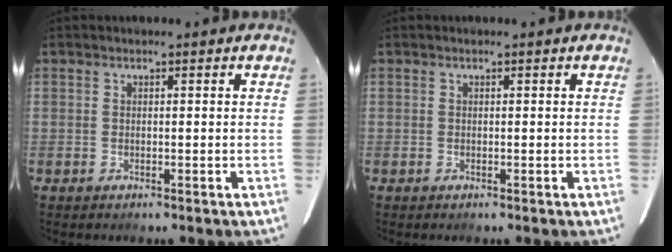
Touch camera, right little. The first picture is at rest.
{"total": 0.0}